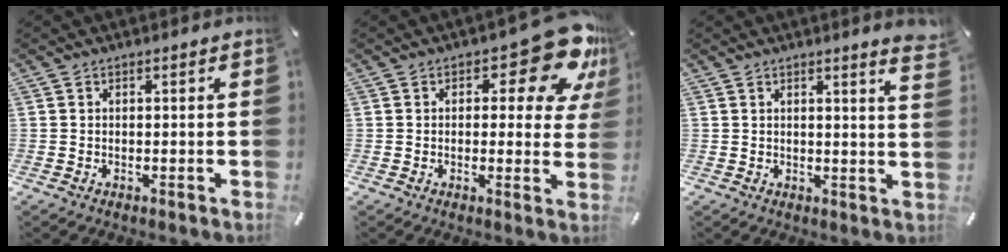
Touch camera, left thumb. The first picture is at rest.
{"total": 12.9, "force": [7.1, 5.7, 9.2], "torque": [-0.099, -0.048, 0.117]}
{"total": 4.1, "force": [2.9, 0.0, 2.9], "torque": [-0.045, -0.019, 0.047]}